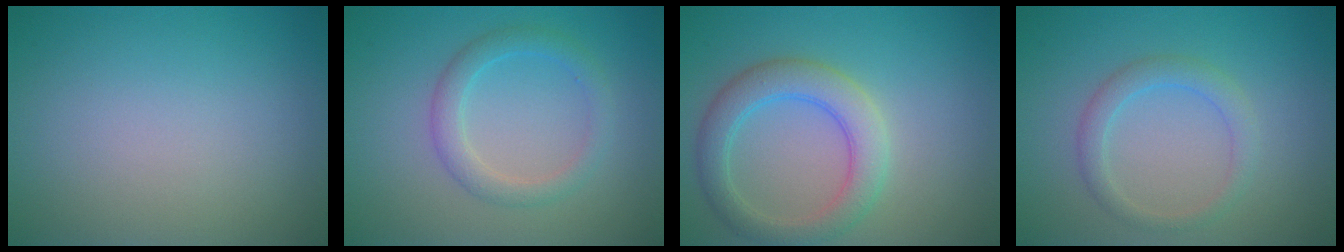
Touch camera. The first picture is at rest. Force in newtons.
{"total": 2.6, "press": 2.6, "slide": 0.1}
{"total": 4.3, "press": 4.3, "slide": 0.2}
{"total": 2.2, "press": 2.2, "slide": 0.0}